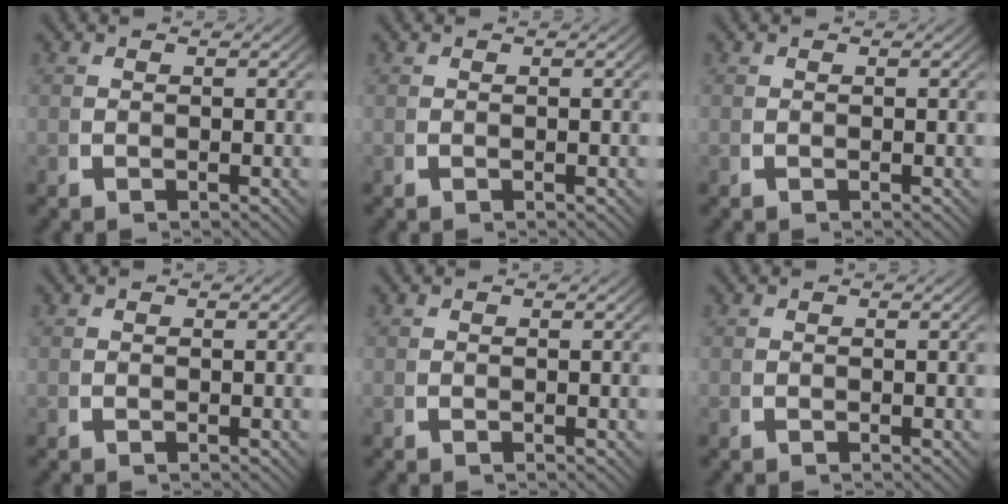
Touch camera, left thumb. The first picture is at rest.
{"total": 0.0}
{"total": 0.0}
{"total": 0.0}
{"total": 0.0}
{"total": 0.0}